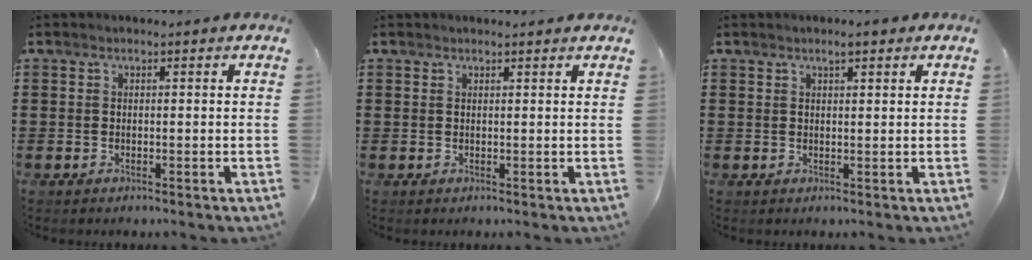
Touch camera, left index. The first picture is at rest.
{"total": 0.8, "force": [0.7, 0.0, 0.2], "torque": [-0.007, -0.001, 0.015]}
{"total": 2.0, "force": [1.5, 0.4, 1.4], "torque": [-0.028, 0.003, 0.026]}